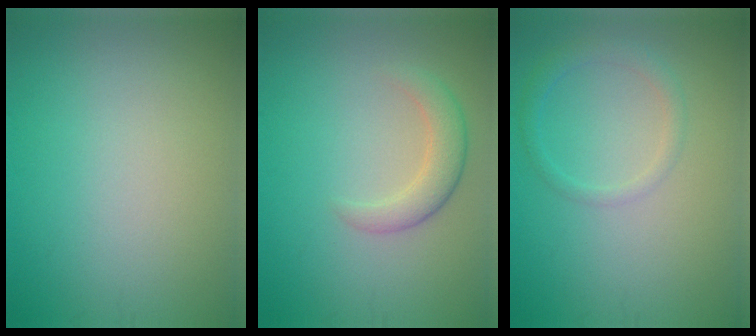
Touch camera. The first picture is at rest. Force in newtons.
{"total": 2.7, "press": 2.7, "slide": 0.2}
{"total": 1.7, "press": 1.7, "slide": 0.1}